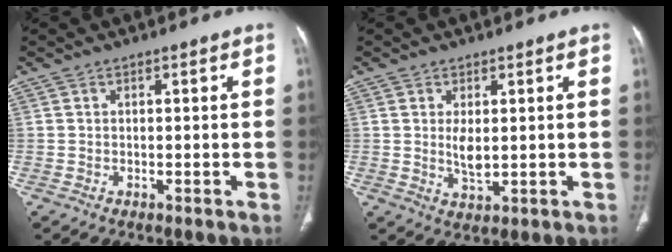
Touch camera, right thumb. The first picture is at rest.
{"total": 3.7, "force": [0.5, 1.7, 3.3], "torque": [-0.060, -0.012, 0.018]}